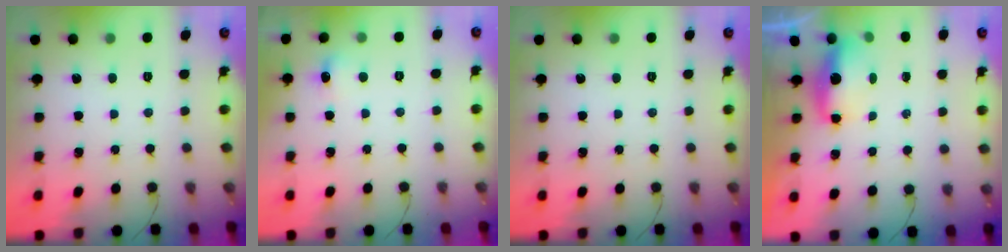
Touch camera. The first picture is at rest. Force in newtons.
{"total": 5.4, "press": 5.1, "slide": 1.7}
{"total": 0.0}
{"total": 5.7, "press": 5.7, "slide": 0.4}